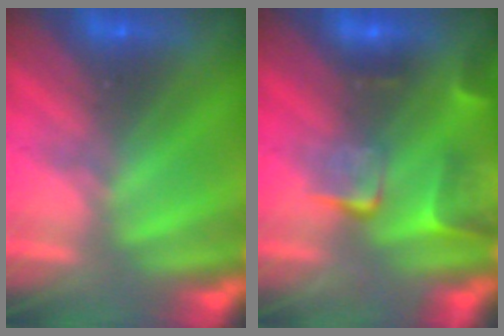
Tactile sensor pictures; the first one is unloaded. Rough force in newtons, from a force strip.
{"total": 8.5}